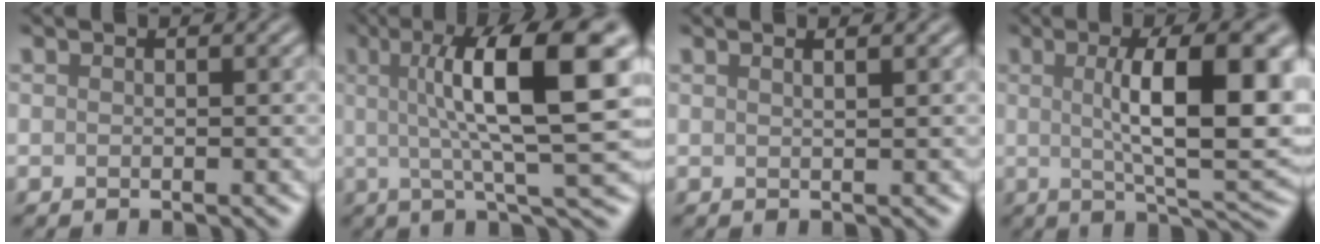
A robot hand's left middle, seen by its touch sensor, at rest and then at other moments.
{"total": 11.8, "force": [2.6, 2.6, 11.2], "torque": [-0.148, 0.010, 0.038]}
{"total": 1.5, "force": [1.0, 0.6, 1.1], "torque": [-0.003, 0.001, 0.002]}
{"total": 11.2, "force": [1.6, 3.1, 10.7], "torque": [-0.140, 0.004, 0.025]}